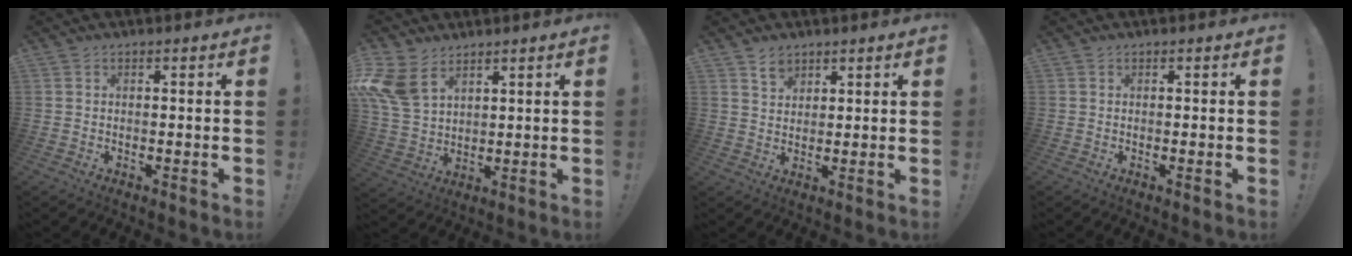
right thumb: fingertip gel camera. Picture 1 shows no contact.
{"total": 12.4, "force": [6.4, 8.1, 7.0], "torque": [-0.151, -0.026, 0.130]}
{"total": 4.1, "force": [3.1, 2.4, 1.1], "torque": [-0.007, -0.018, 0.056]}
{"total": 0.0}